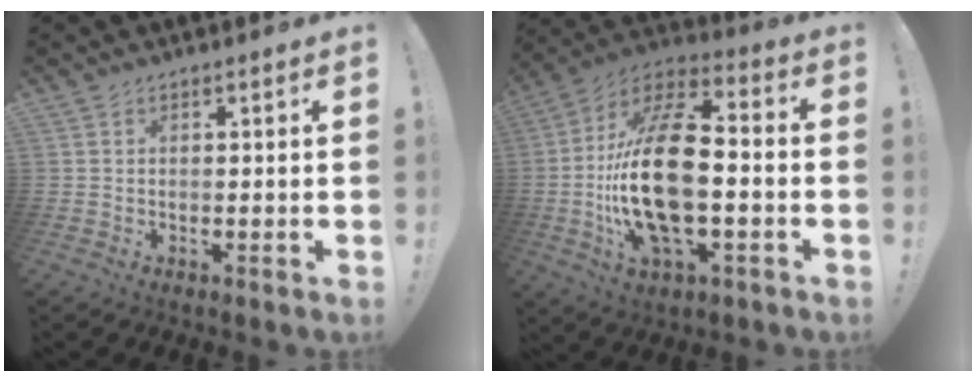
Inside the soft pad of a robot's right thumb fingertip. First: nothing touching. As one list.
[{"total": 23.9, "force": [-3.1, 10.8, 21.1], "torque": [-0.418, 0.015, -0.052]}]